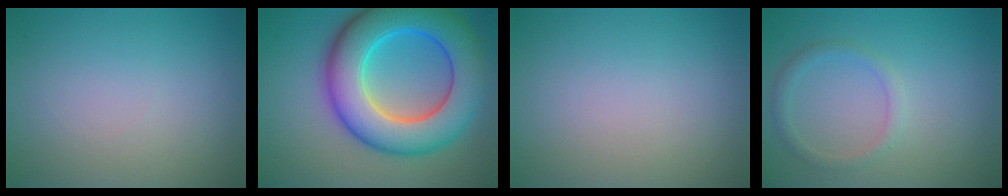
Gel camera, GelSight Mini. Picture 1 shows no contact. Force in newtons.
{"total": 12.1, "press": 12.1, "slide": 0.3}
{"total": 0.0}
{"total": 1.5, "press": 1.5, "slide": 0.1}